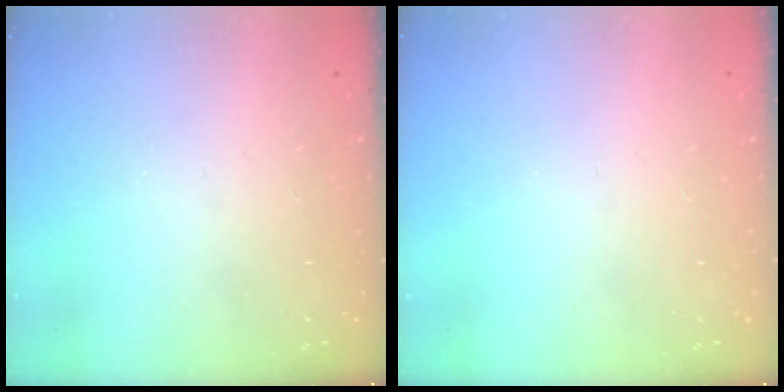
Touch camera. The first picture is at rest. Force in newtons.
{"total": 0.0}